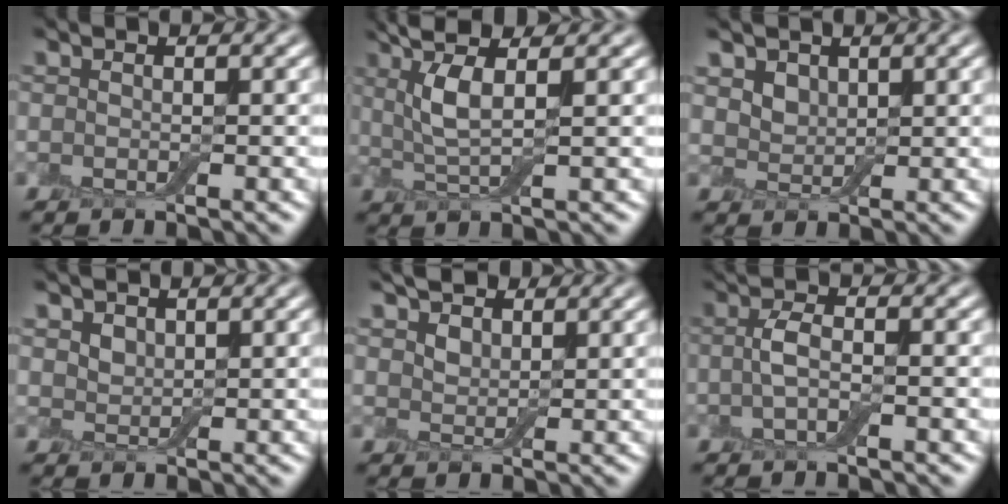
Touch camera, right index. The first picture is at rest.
{"total": 4.9, "force": [1.7, 1.2, 4.4], "torque": [-0.093, 0.004, 0.032]}
{"total": 3.0, "force": [1.8, 2.1, 1.2], "torque": [-0.040, -0.004, 0.037]}
{"total": 2.1, "force": [1.4, 1.4, 0.8], "torque": [-0.022, -0.004, 0.029]}
{"total": 3.3, "force": [2.3, 1.9, 1.5], "torque": [-0.036, 0.000, 0.039]}
{"total": 2.4, "force": [0.0, 0.7, 2.3], "torque": [-0.049, 0.000, -0.003]}